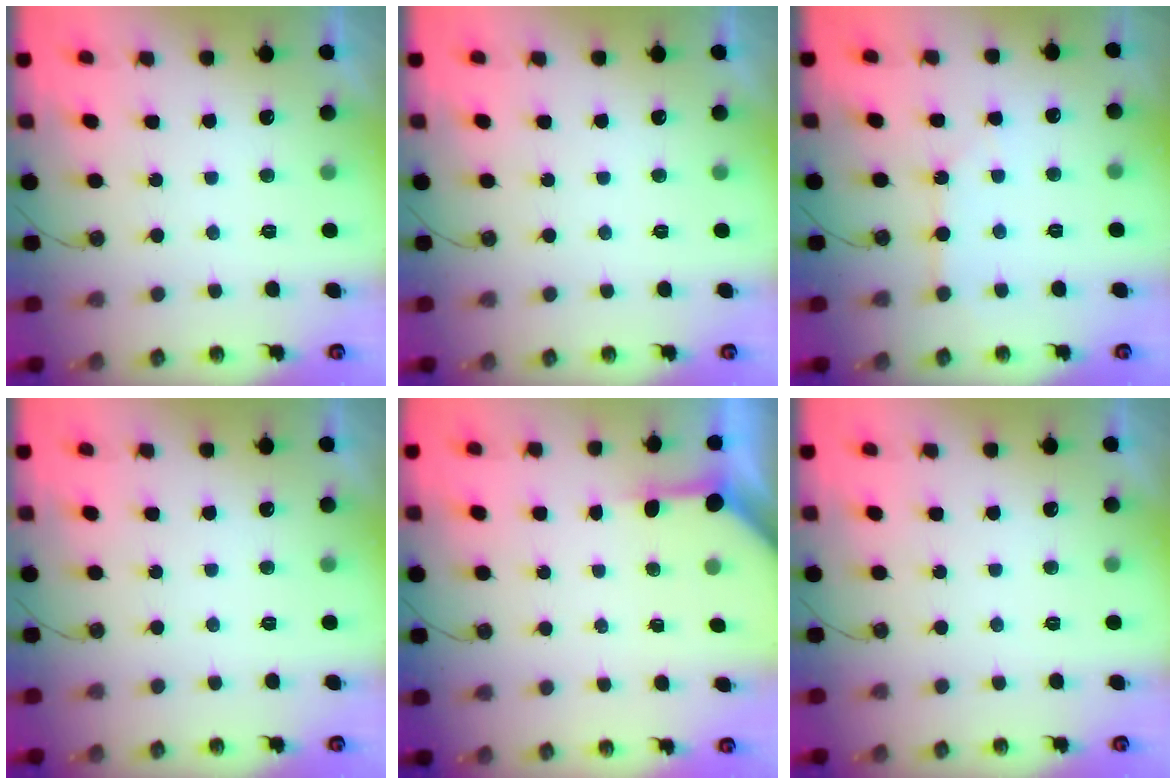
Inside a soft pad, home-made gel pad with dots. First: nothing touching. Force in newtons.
{"total": 0.0}
{"total": 3.3, "press": 3.2, "slide": 0.3}
{"total": 0.0}
{"total": 3.5, "press": 3.5, "slide": 0.5}
{"total": 0.0}